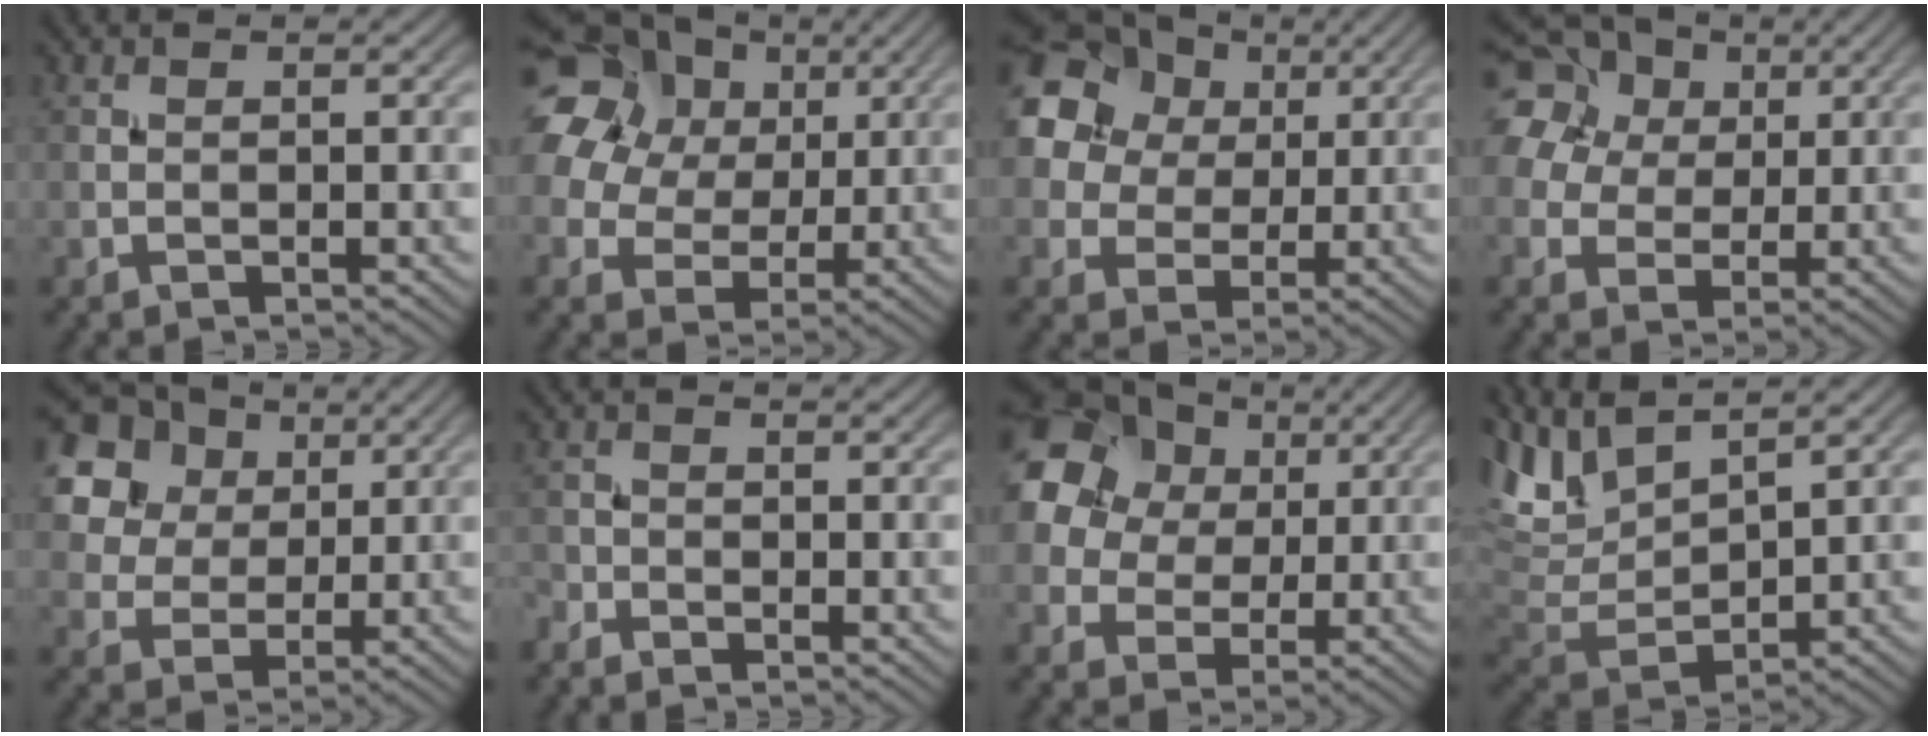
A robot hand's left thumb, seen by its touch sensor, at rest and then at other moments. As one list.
[{"total": 16.7, "force": [7.0, 12.7, 8.3], "torque": [-0.252, 0.058, 0.133]}, {"total": 18.7, "force": [7.6, 15.0, 8.1], "torque": [-0.244, 0.032, 0.141]}, {"total": 15.4, "force": [7.1, 11.7, 7.1], "torque": [-0.221, 0.046, 0.134]}, {"total": 13.5, "force": [6.6, 10.1, 5.9], "torque": [-0.181, 0.021, 0.147]}, {"total": 1.6, "force": [-1.5, 0.7, 0.3], "torque": [-0.009, -0.003, -0.039]}, {"total": 18.4, "force": [6.8, 15.0, 8.2], "torque": [-0.243, 0.029, 0.123]}, {"total": 9.1, "force": [6.6, 2.7, 5.7], "torque": [-0.147, 0.012, 0.133]}]